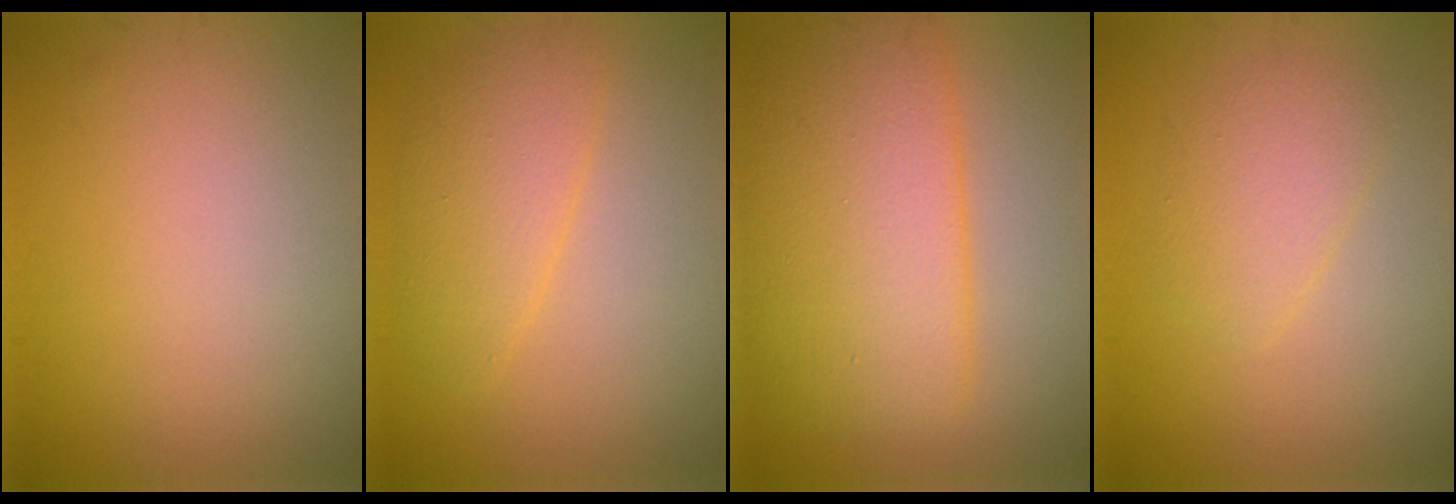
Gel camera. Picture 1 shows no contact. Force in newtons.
{"total": 3.3, "press": 3.3, "slide": 0.2}
{"total": 8.5, "press": 8.5, "slide": 0.3}
{"total": 2.4, "press": 2.4, "slide": 0.2}